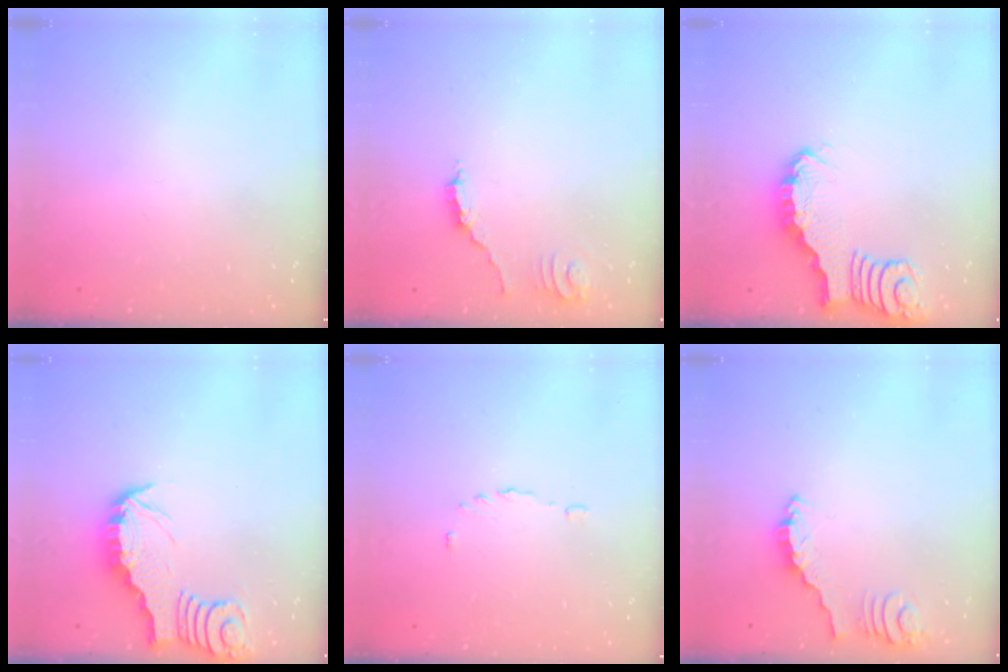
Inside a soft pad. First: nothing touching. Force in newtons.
{"total": 2.0, "press": 2.0, "slide": 0.3}
{"total": 2.7, "press": 2.7, "slide": 0.4}
{"total": 3.2, "press": 3.2, "slide": 0.3}
{"total": 2.9, "press": 2.9, "slide": 0.5}
{"total": 2.3, "press": 2.3, "slide": 0.1}